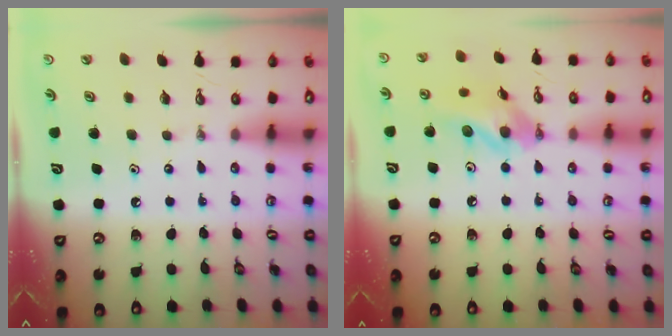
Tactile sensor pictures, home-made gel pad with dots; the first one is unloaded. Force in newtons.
{"total": 13.1, "press": 13.0, "slide": 1.5}